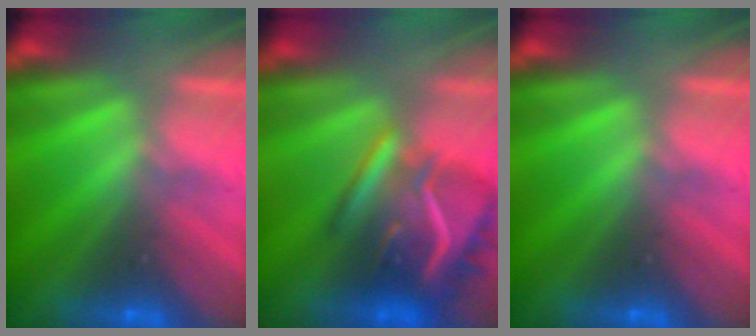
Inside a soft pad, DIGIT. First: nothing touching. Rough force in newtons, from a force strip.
{"total": 6.7}
{"total": 0.0}